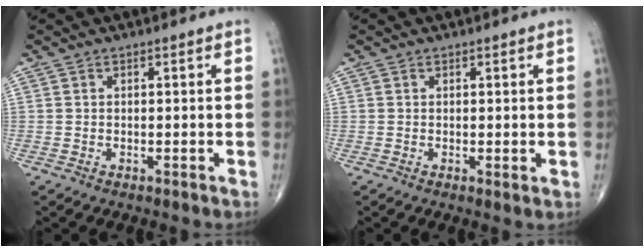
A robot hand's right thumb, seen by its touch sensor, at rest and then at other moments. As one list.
[{"total": 0.8, "force": [0.2, 0.3, 0.8], "torque": [-0.015, -0.005, 0.001]}]